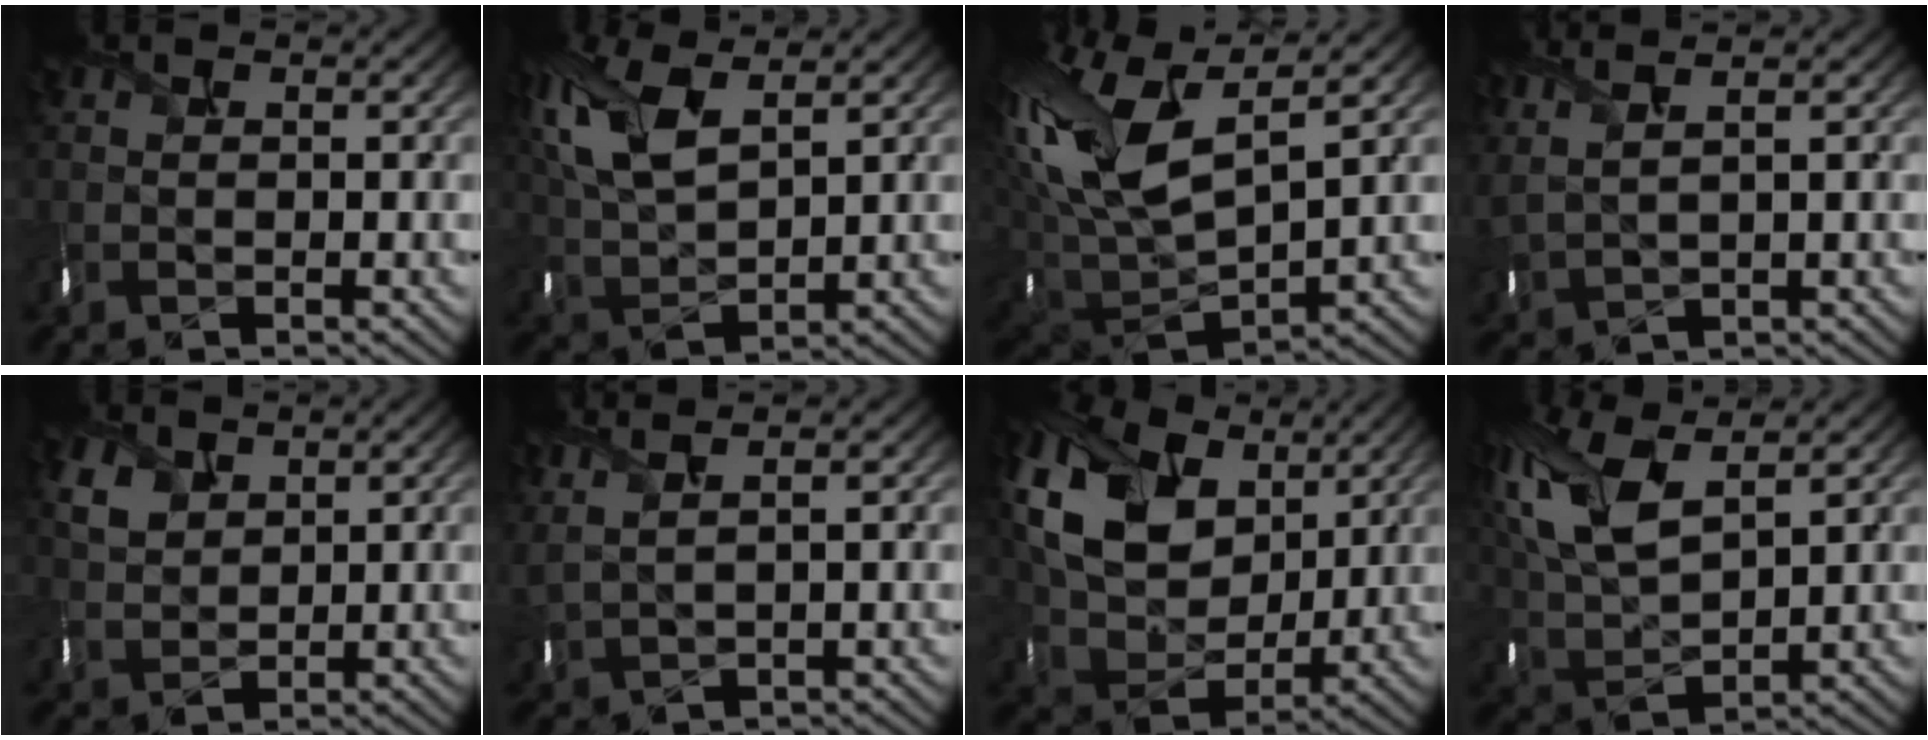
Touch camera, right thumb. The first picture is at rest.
{"total": 10.2, "force": [4.8, 4.7, 7.7], "torque": [-0.219, 0.007, 0.100]}
{"total": 16.8, "force": [4.2, 8.0, 14.2], "torque": [-0.320, -0.002, 0.082]}
{"total": 4.9, "force": [3.2, 1.5, 3.4], "torque": [-0.100, 0.005, 0.075]}
{"total": 3.7, "force": [2.3, 2.7, 1.0], "torque": [-0.042, -0.010, 0.057]}
{"total": 4.4, "force": [2.8, 1.4, 3.1], "torque": [-0.086, 0.004, 0.068]}
{"total": 13.4, "force": [5.3, 9.5, 7.7], "torque": [-0.206, 0.015, 0.096]}
{"total": 11.9, "force": [5.8, 5.2, 9.0], "torque": [-0.236, 0.007, 0.119]}